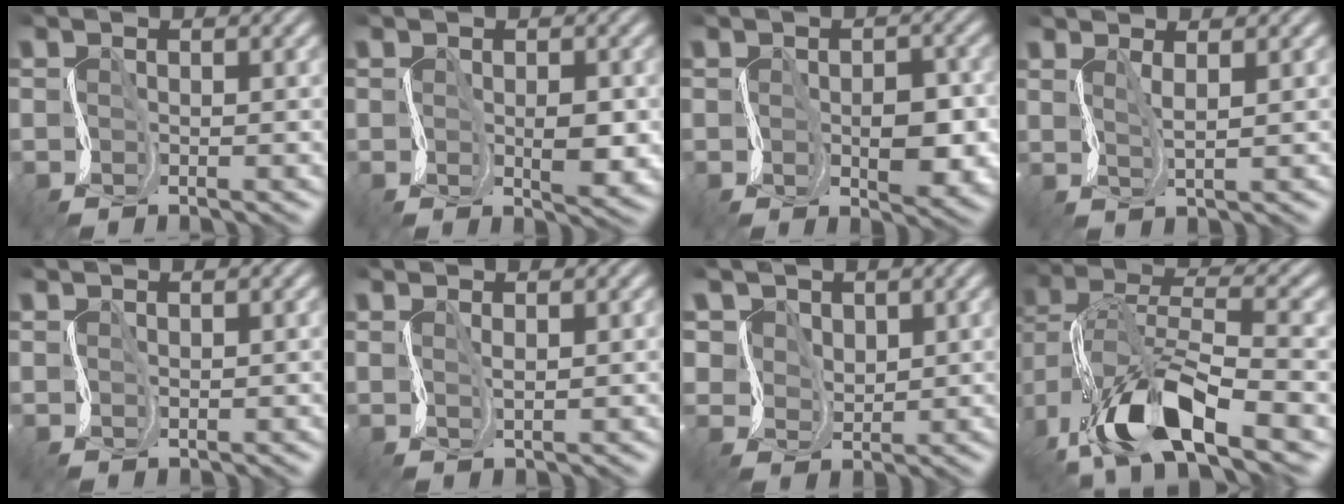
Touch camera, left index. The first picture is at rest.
{"total": 2.9, "force": [-0.2, 1.3, 2.5], "torque": [-0.042, -0.001, 0.000]}
{"total": 4.3, "force": [-0.7, 2.2, 3.6], "torque": [-0.052, 0.003, -0.009]}
{"total": 1.5, "force": [1.4, -0.3, 0.2], "torque": [-0.011, 0.002, 0.031]}
{"total": 0.8, "force": [0.7, 0.1, -0.5], "torque": [0.007, 0.003, 0.015]}
{"total": 1.1, "force": [1.1, -0.2, -0.2], "torque": [-0.001, 0.004, 0.022]}
{"total": 4.1, "force": [3.1, 2.7, 0.8], "torque": [-0.030, 0.005, 0.054]}
{"total": 10.9, "force": [-4.0, 6.0, 8.2], "torque": [-0.160, -0.003, -0.061]}